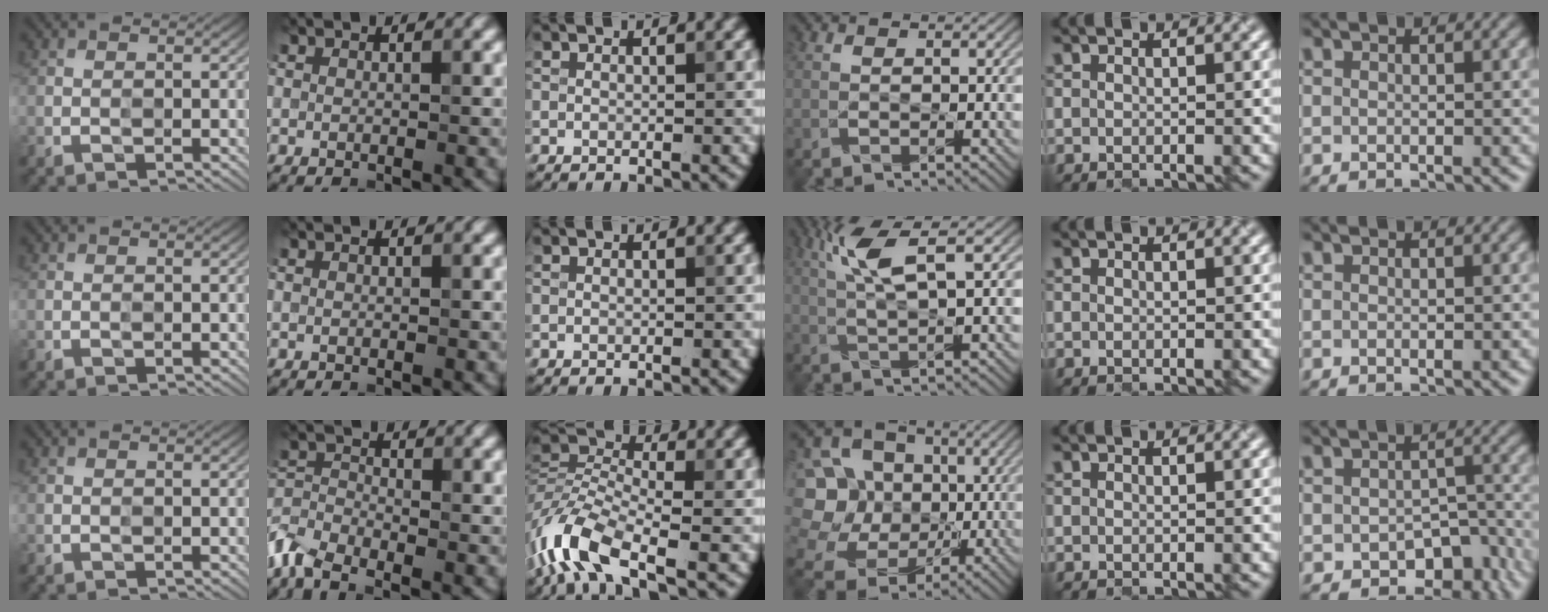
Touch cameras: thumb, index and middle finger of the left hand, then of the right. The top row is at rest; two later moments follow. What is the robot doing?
{"motion": "open", "object": "laptop"}